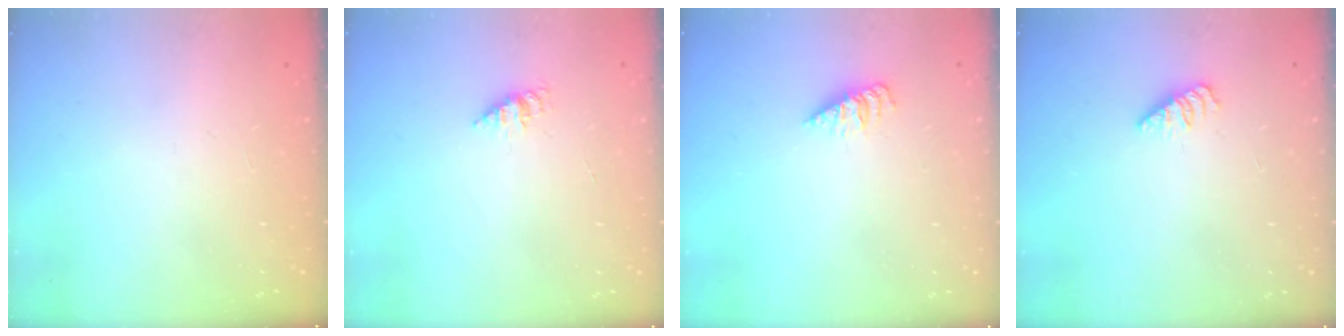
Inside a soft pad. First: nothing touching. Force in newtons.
{"total": 1.1, "press": 1.1, "slide": 0.2}
{"total": 2.0, "press": 2.0, "slide": 0.3}
{"total": 2.5, "press": 2.4, "slide": 0.4}